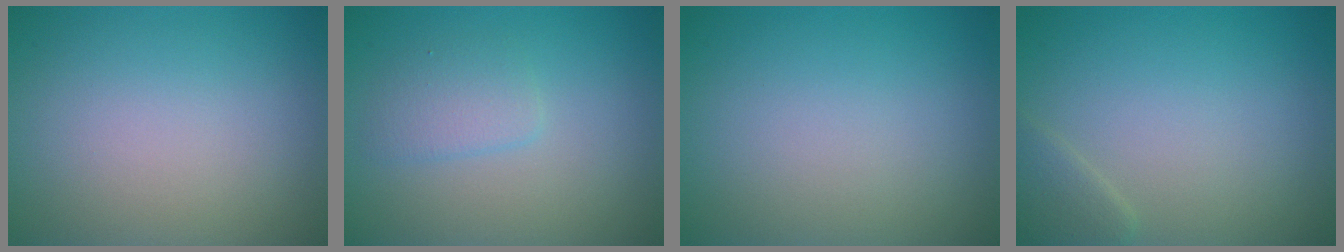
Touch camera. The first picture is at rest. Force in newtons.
{"total": 1.9, "press": 1.9, "slide": 0.2}
{"total": 0.0}
{"total": 1.5, "press": 1.5, "slide": 0.1}